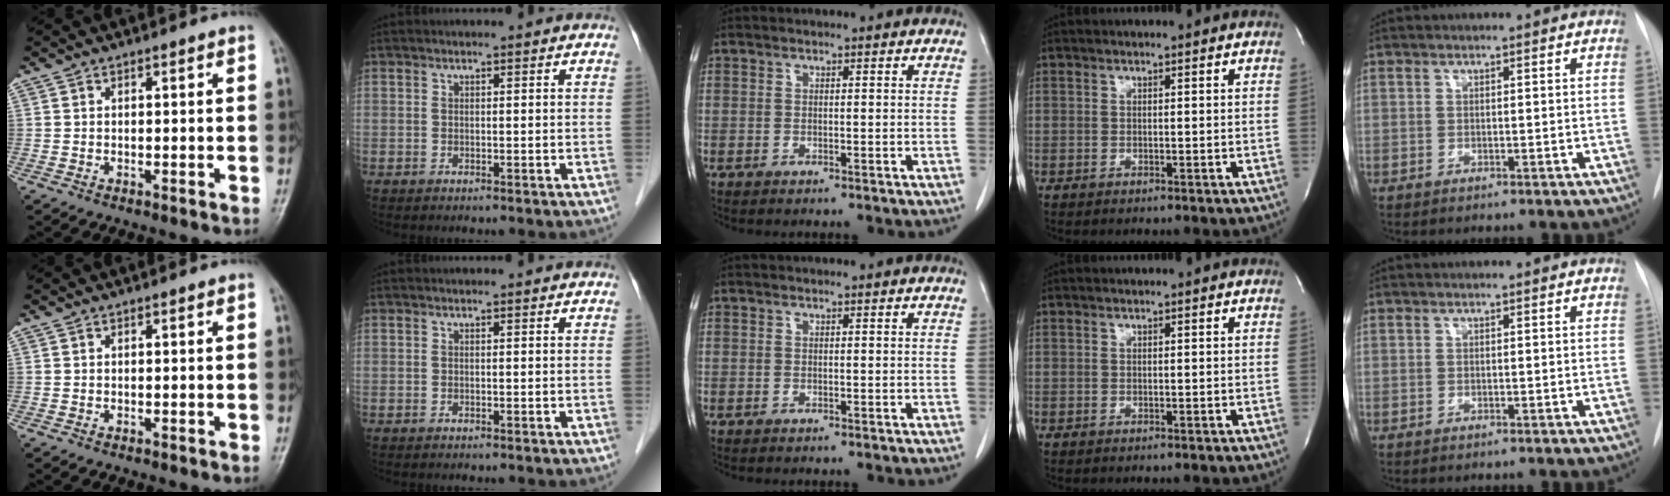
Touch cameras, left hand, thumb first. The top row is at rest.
{}